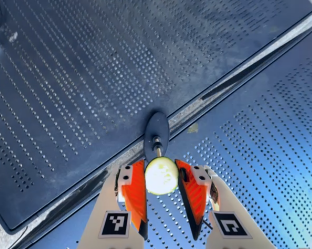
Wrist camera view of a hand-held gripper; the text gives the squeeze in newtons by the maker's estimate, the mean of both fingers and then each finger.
{"total": 7.9, "left": 7.8, "right": 8.1}